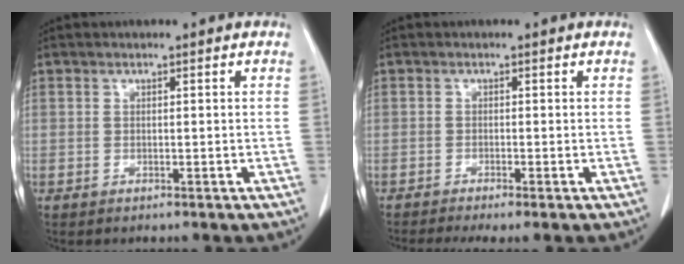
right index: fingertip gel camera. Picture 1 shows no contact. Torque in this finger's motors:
{"motor_torque": [0.48, -0.41, 0.11, 0.04]}